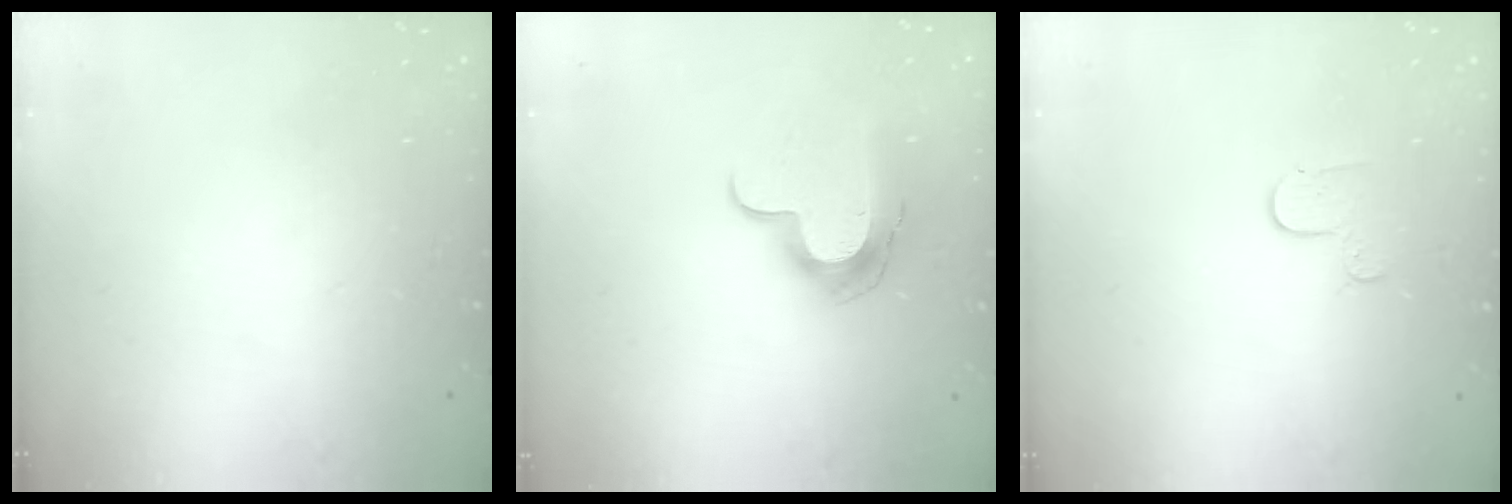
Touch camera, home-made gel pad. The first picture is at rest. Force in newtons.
{"total": 11.6, "press": 11.6, "slide": 0.2}
{"total": 3.5, "press": 3.5, "slide": 0.4}